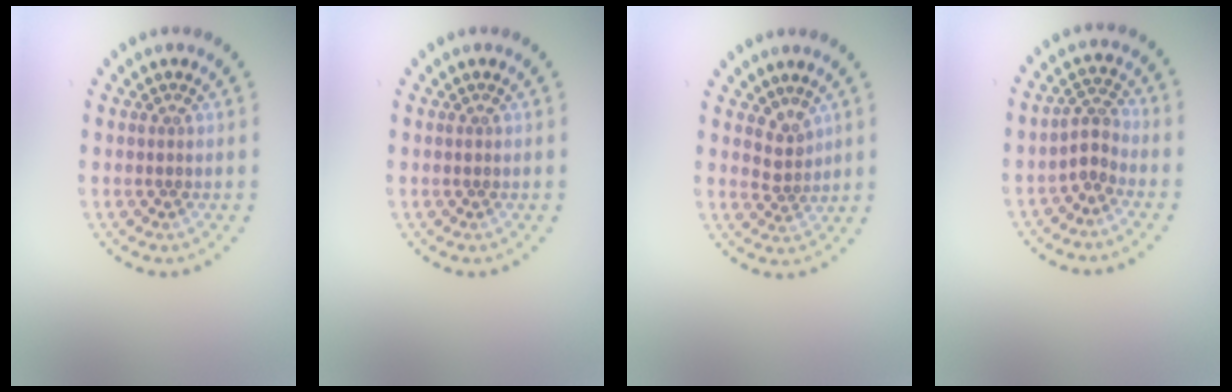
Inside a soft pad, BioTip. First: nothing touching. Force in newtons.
{"total": 0.0}
{"total": 1.7, "press": 1.2, "slide": 1.3}
{"total": 2.1, "press": 1.5, "slide": 1.4}